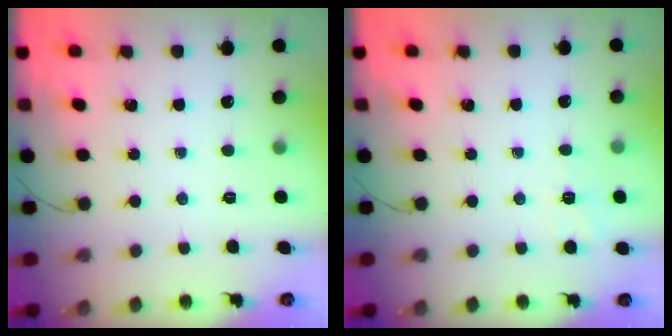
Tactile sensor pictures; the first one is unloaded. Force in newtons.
{"total": 1.9, "press": 0.5, "slide": 1.9}